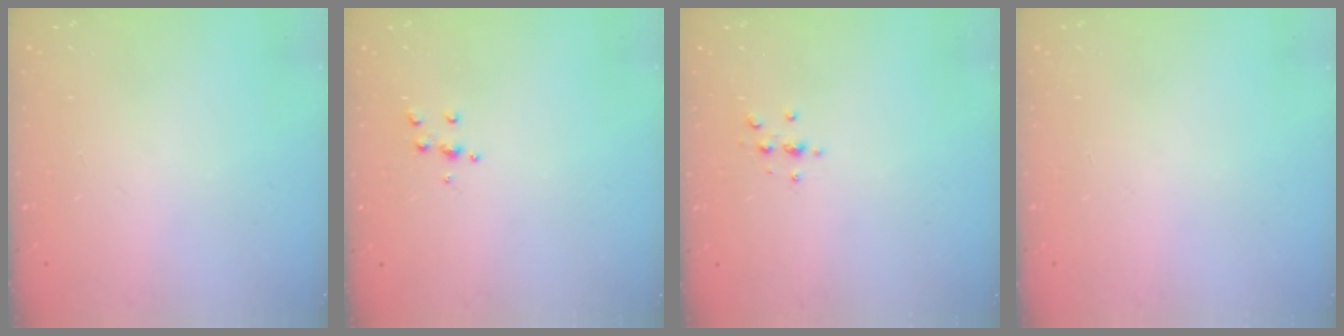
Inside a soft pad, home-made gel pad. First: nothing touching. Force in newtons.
{"total": 4.3, "press": 4.3, "slide": 0.5}
{"total": 2.1, "press": 2.1, "slide": 0.2}
{"total": 0.0}